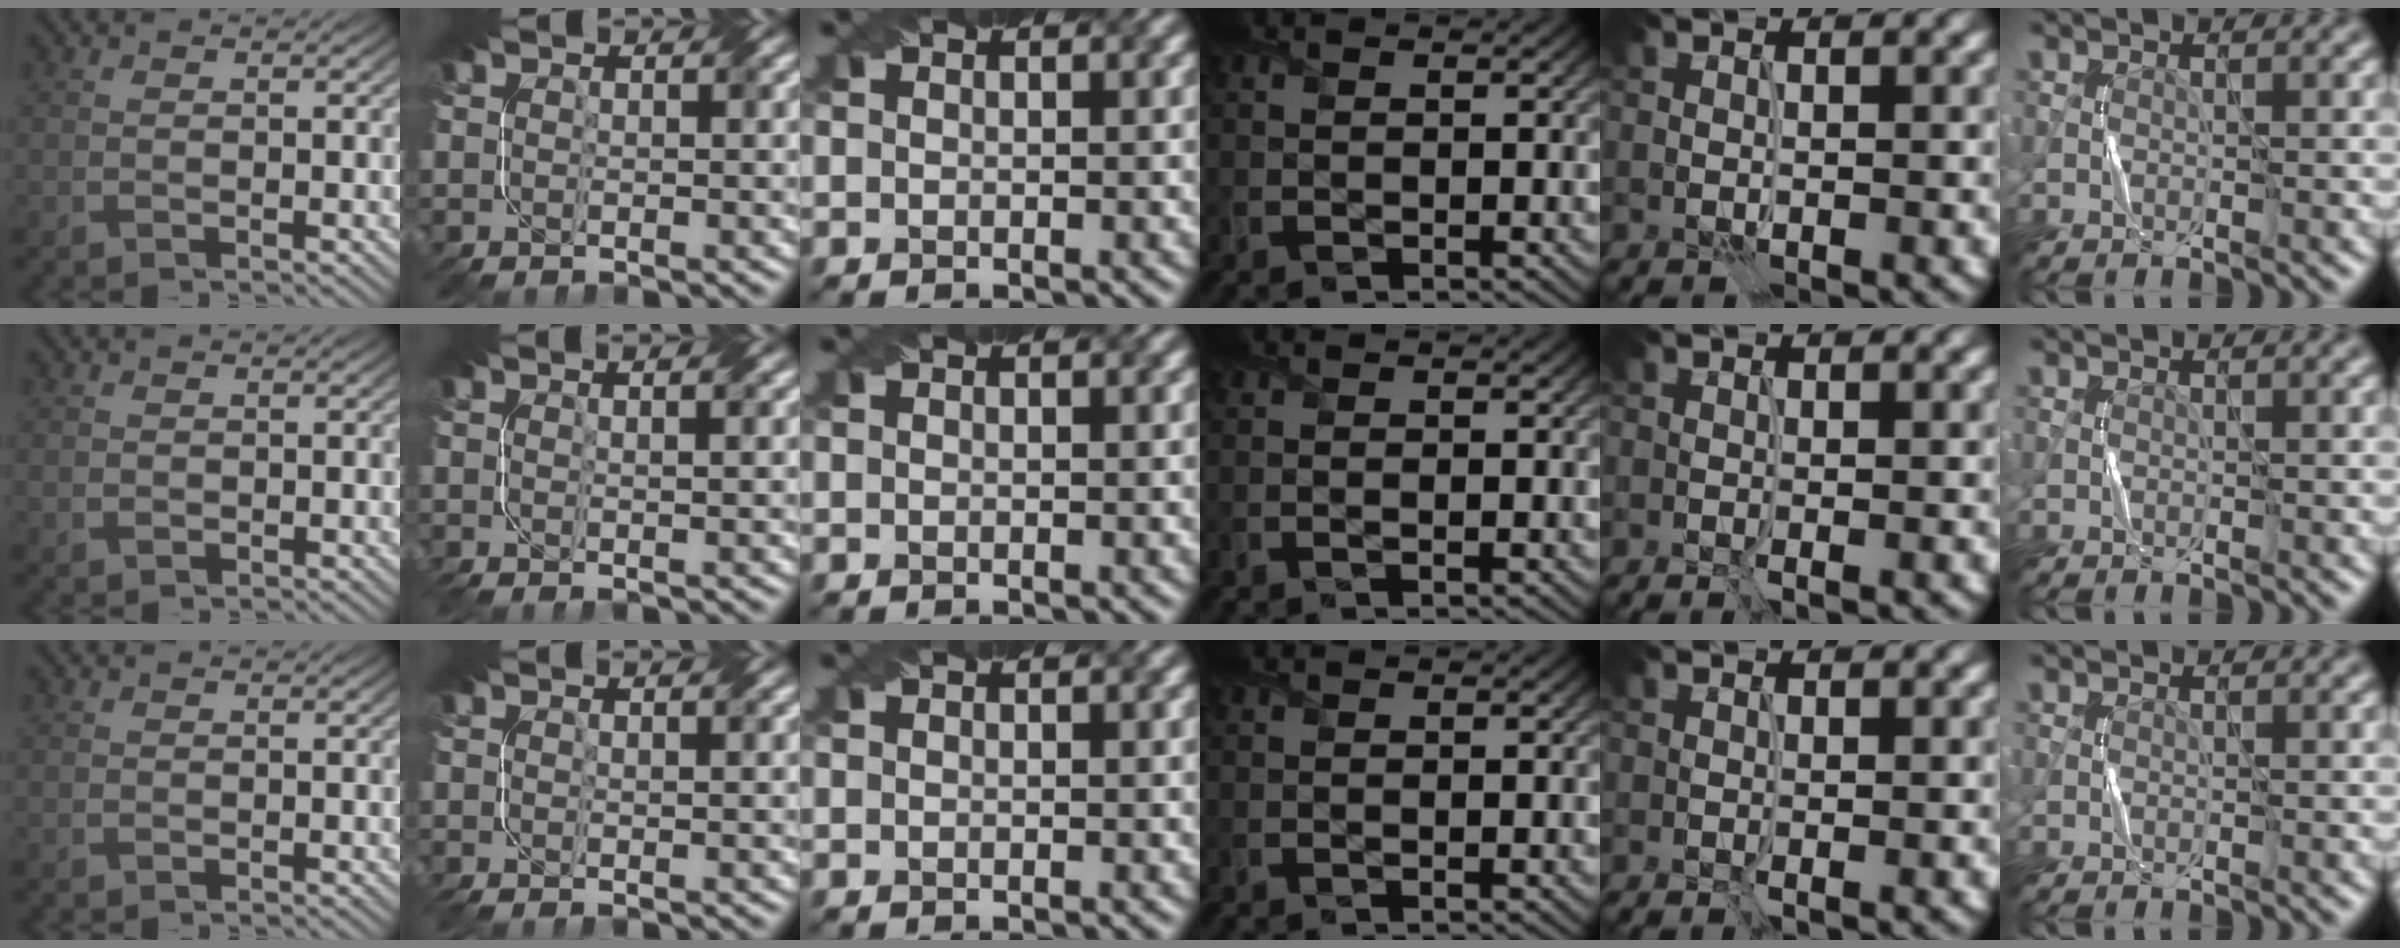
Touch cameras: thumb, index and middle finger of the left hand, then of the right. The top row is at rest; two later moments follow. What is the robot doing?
{"motion": "fold", "object": "napkin"}